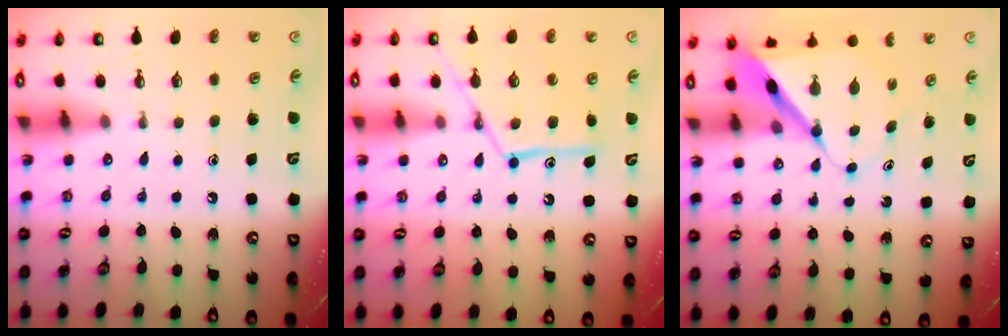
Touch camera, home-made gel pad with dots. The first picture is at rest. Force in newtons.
{"total": 14.2, "press": 14.2, "slide": 1.2}
{"total": 8.1, "press": 8.1, "slide": 0.7}